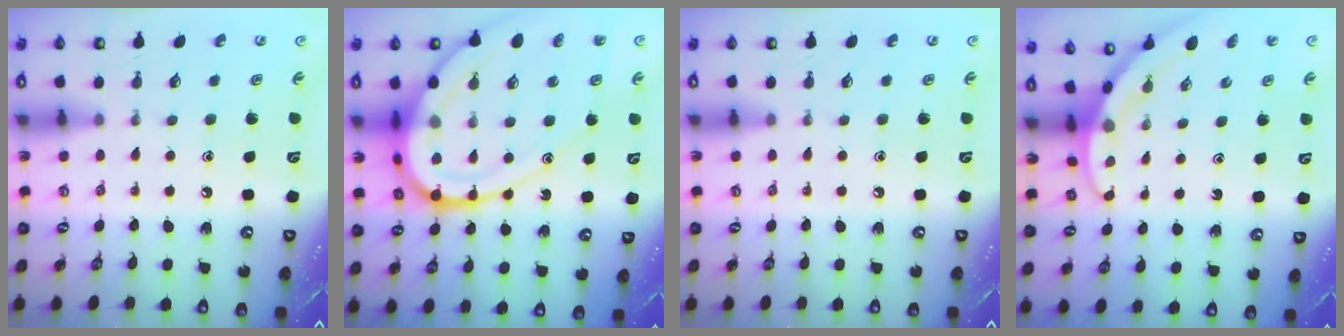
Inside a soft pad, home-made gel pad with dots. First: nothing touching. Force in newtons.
{"total": 21.5, "press": 21.4, "slide": 2.2}
{"total": 0.0}
{"total": 2.8, "press": 2.8, "slide": 0.0}